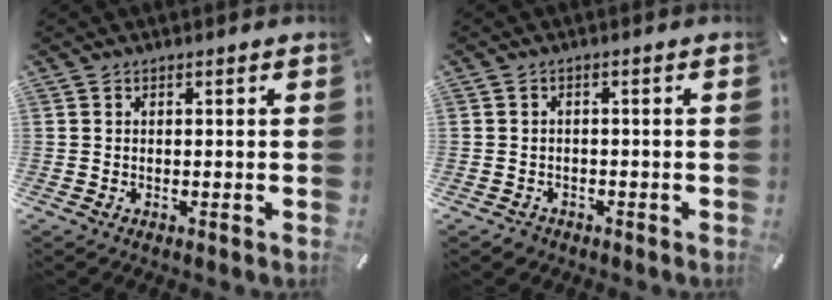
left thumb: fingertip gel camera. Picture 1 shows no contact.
{"total": 1.8, "force": [-1.1, 1.4, 0.5], "torque": [-0.009, 0.008, -0.025]}